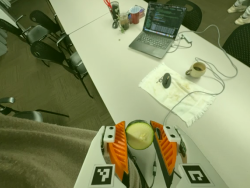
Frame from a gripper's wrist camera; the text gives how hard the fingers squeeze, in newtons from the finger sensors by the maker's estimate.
{"total": 9.2, "left": 8.8, "right": 9.7}